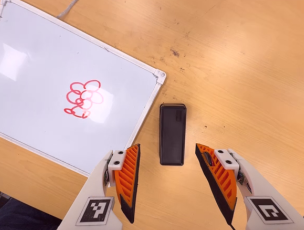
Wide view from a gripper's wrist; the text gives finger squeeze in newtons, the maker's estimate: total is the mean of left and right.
{"total": 0.0}